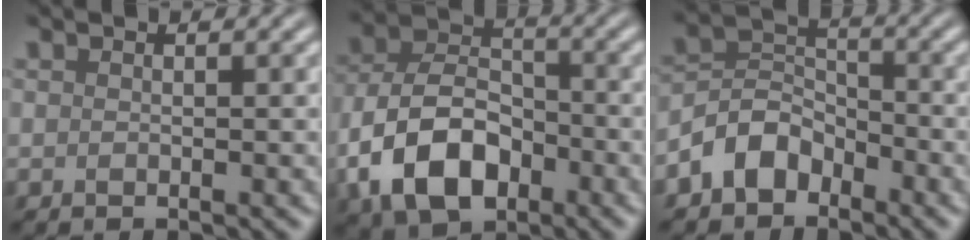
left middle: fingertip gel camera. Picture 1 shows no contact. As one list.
[{"total": 9.3, "force": [-3.7, 6.0, 6.0], "torque": [-0.121, 0.000, -0.076]}, {"total": 4.5, "force": [-2.9, 2.9, 1.8], "torque": [-0.033, 0.009, -0.065]}]